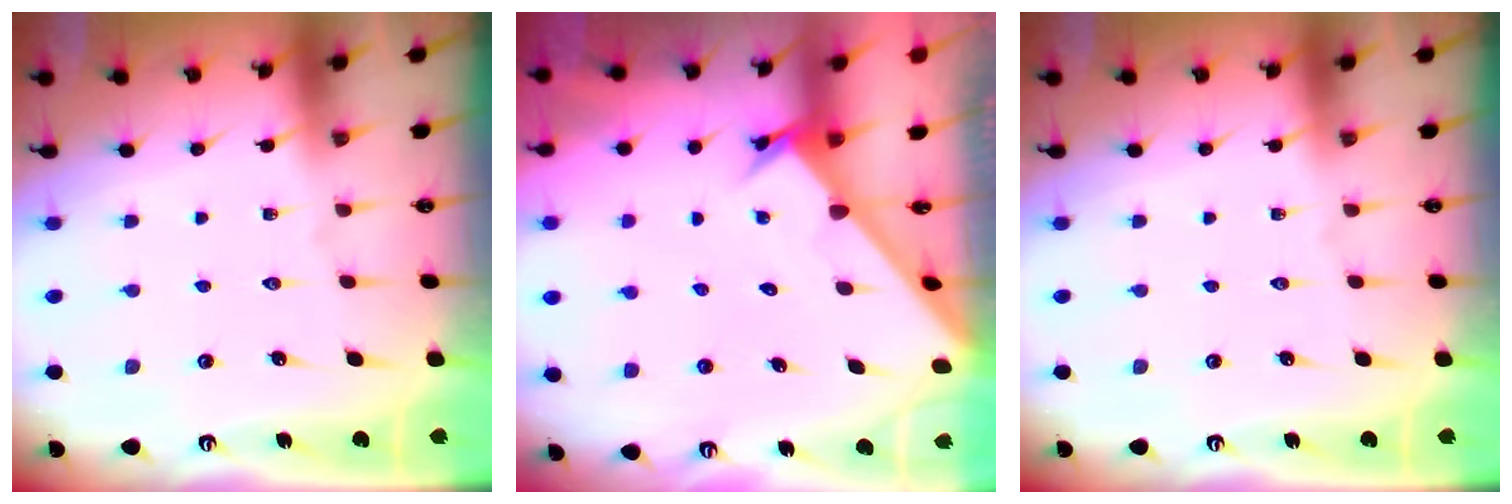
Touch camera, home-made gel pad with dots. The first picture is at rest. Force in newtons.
{"total": 2.4, "press": 2.4, "slide": 0.1}
{"total": 0.0}